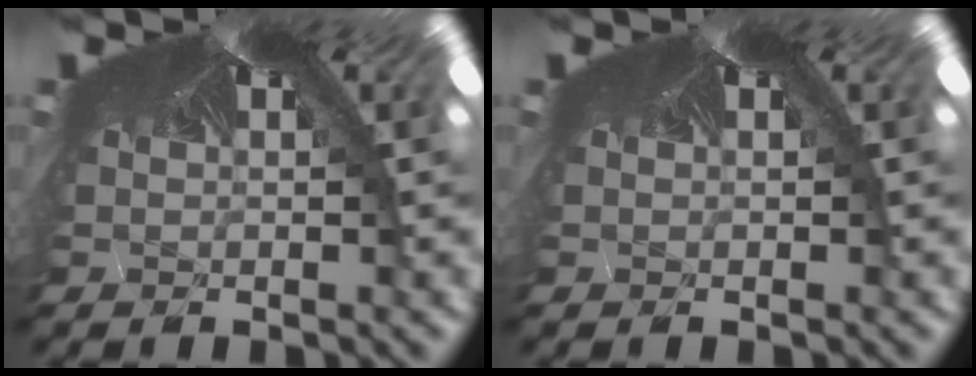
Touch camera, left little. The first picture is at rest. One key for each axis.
{"total": 0.0}